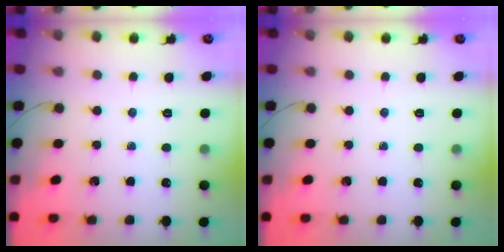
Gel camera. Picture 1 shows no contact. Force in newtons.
{"total": 0.0}